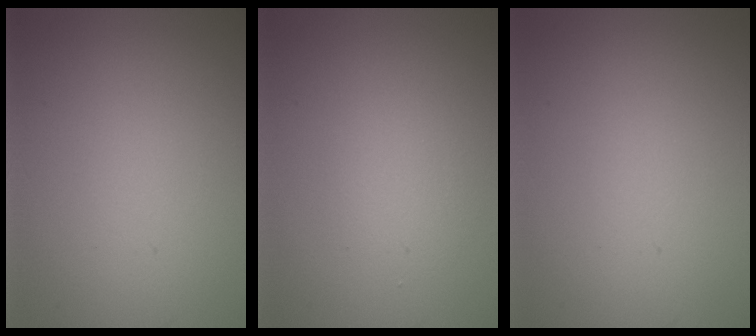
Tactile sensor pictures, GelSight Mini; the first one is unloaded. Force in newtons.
{"total": 2.0, "press": 2.0, "slide": 0.0}
{"total": 0.0}